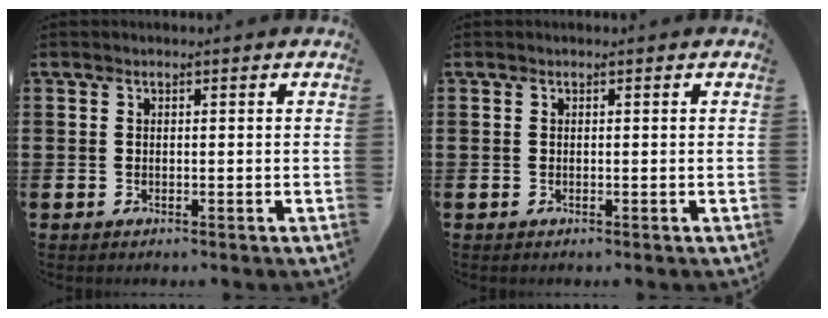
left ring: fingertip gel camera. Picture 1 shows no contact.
{"total": 0.0}